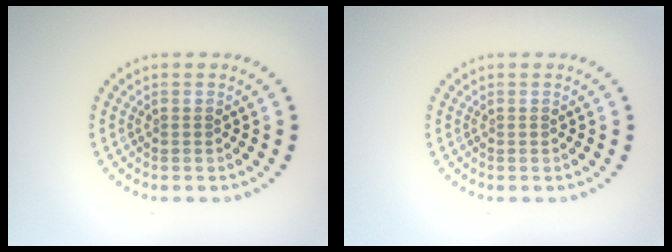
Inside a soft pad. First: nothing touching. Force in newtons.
{"total": 0.0}